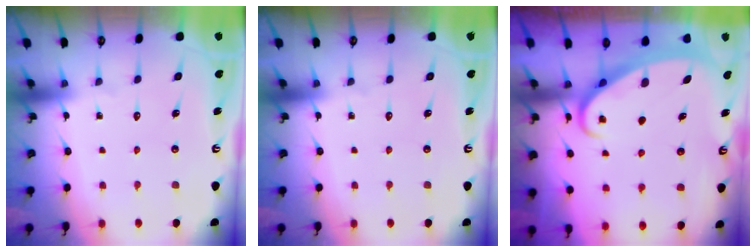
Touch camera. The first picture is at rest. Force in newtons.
{"total": 0.0}
{"total": 2.4, "press": 2.4, "slide": 0.4}